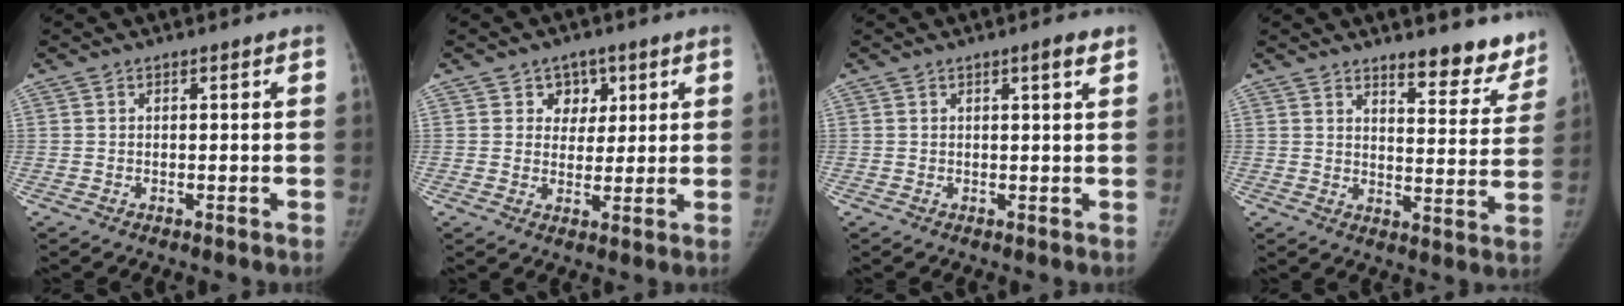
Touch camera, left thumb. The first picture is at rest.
{"total": 4.9, "force": [2.1, 4.2, 1.3], "torque": [0.019, -0.004, 0.029]}
{"total": 2.3, "force": [1.3, 0.1, 1.9], "torque": [-0.028, -0.005, 0.018]}
{"total": 11.3, "force": [9.5, 3.7, 4.9], "torque": [-0.014, -0.070, 0.115]}